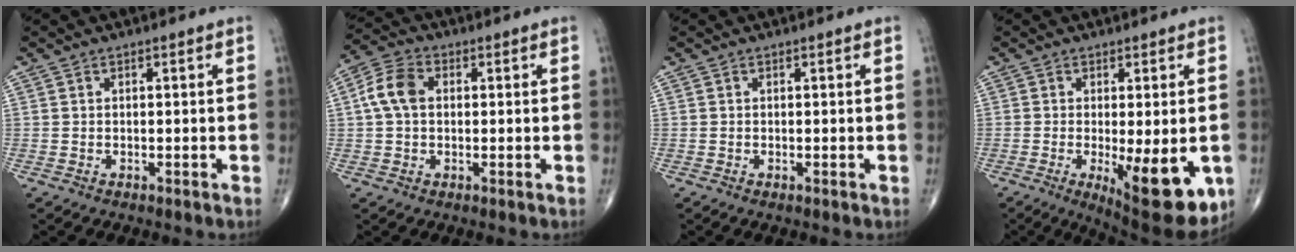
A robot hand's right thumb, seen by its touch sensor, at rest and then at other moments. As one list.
[{"total": 6.9, "force": [0.8, 4.7, 4.9], "torque": [-0.100, 0.020, 0.009]}, {"total": 0.0}, {"total": 14.1, "force": [-3.7, 4.5, 12.8], "torque": [-0.162, -0.025, -0.039]}]